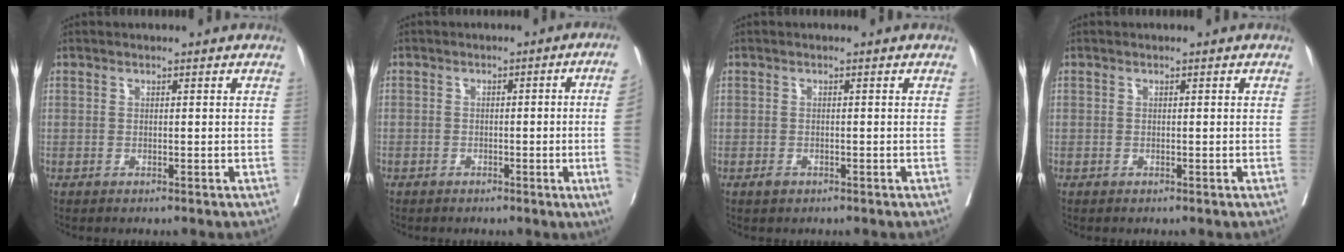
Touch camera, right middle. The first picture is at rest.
{"total": 6.9, "force": [-1.4, -1.1, 6.7], "torque": [-0.067, -0.003, -0.023]}
{"total": 1.1, "force": [-0.7, 0.6, 0.5], "torque": [-0.009, 0.002, -0.008]}
{"total": 0.0}